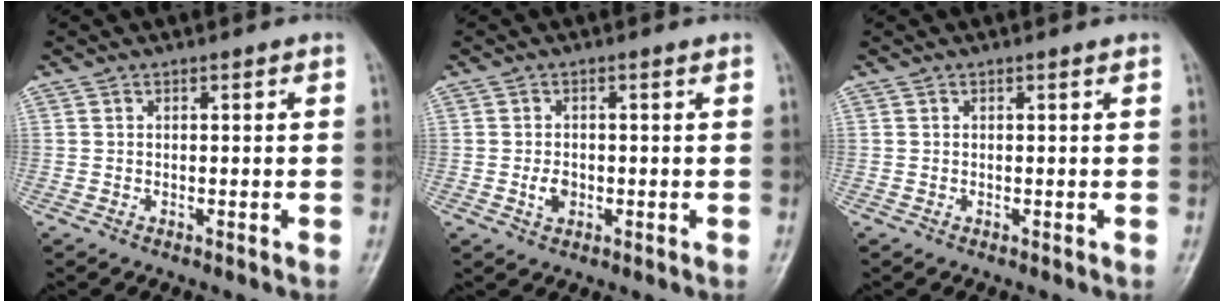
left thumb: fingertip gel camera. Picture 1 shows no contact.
{"total": 2.3, "force": [-0.5, 1.6, 1.6], "torque": [-0.020, 0.002, -0.002]}
{"total": 0.0}